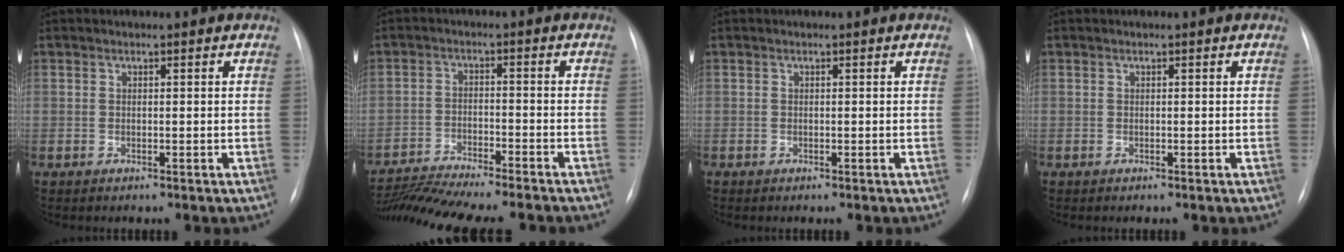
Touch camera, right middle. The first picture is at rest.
{"total": 15.0, "force": [-13.6, 0.2, 6.2], "torque": [-0.106, -0.012, -0.209]}
{"total": 0.0}
{"total": 0.0}